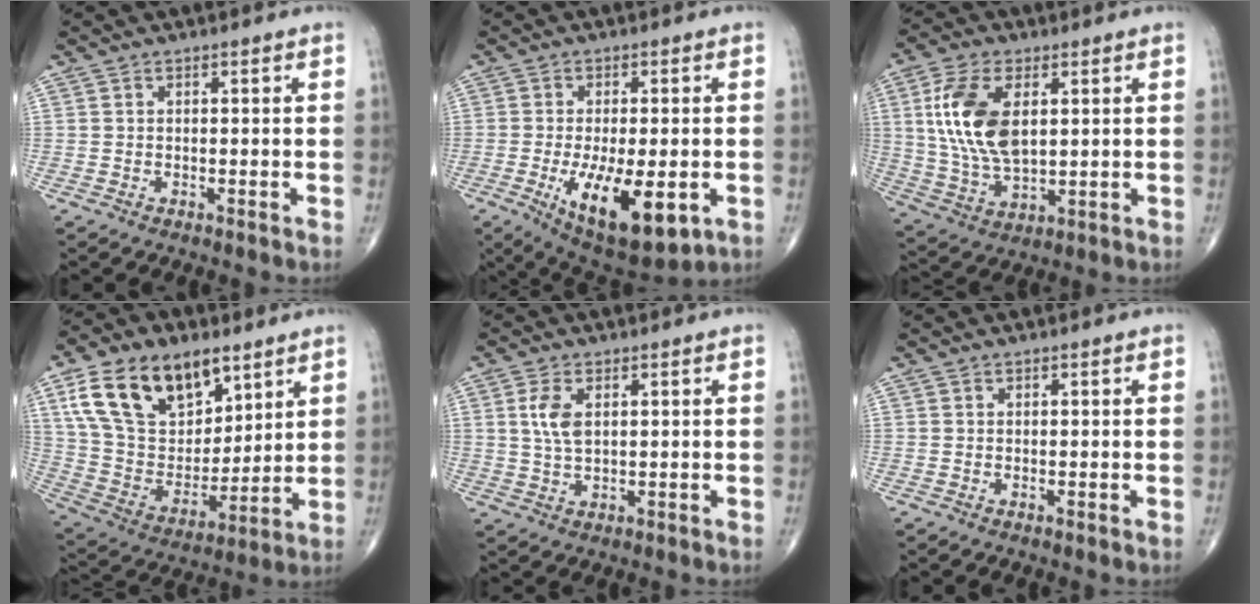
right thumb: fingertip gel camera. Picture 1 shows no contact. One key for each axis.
{"total": 15.2, "fx": -4.5, "fy": 6.2, "fz": 13.1, "tx": -0.212, "ty": -0.019, "tz": -0.053}
{"total": 14.4, "fx": 3.3, "fy": 7.8, "fz": 11.7, "tx": -0.234, "ty": -0.010, "tz": 0.068}
{"total": 22.4, "fx": 11.6, "fy": 13.5, "fz": 13.7, "tx": -0.216, "ty": -0.032, "tz": 0.214}
{"total": 4.9, "fx": 1.3, "fy": 2.6, "fz": 4.0, "tx": -0.088, "ty": -0.004, "tz": 0.026}
{"total": 0.0}